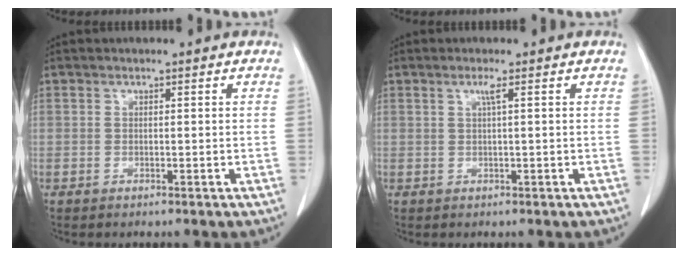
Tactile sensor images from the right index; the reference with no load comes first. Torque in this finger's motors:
{"motor_torque": [0.24, 0.03, 0.10, 0.01]}